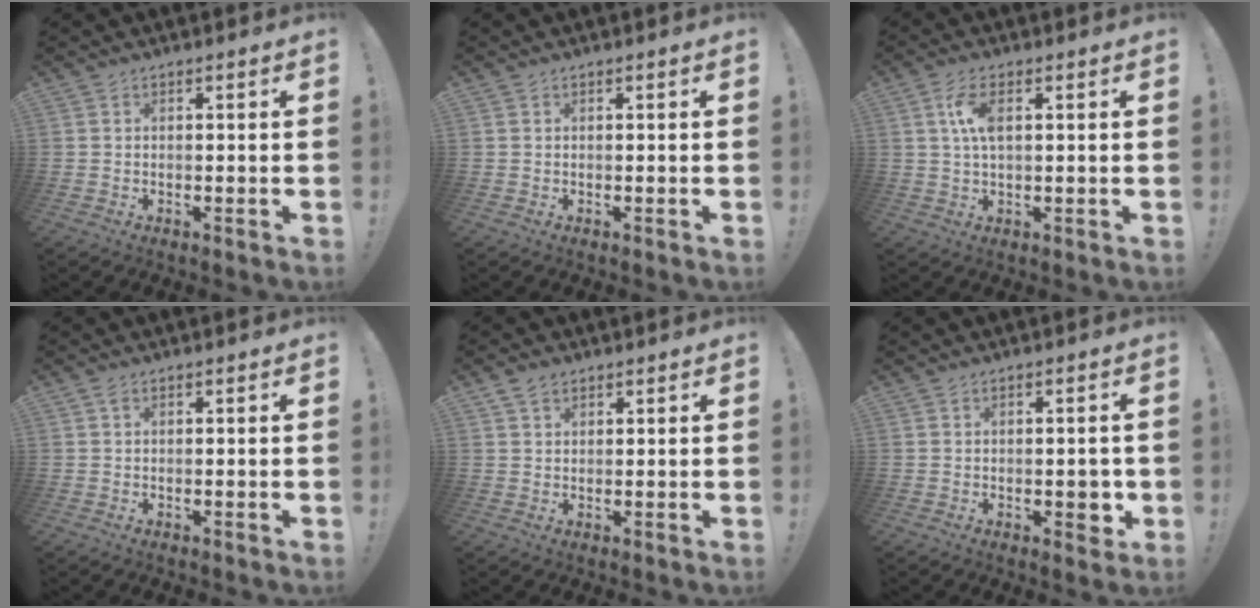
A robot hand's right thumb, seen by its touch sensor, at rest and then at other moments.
{"total": 0.0}
{"total": 6.6, "force": [1.5, 2.9, 5.7], "torque": [-0.104, 0.000, 0.022]}
{"total": 0.7, "force": [0.2, 0.2, 0.6], "torque": [-0.017, 0.002, 0.004]}
{"total": 3.0, "force": [2.1, 1.8, 1.1], "torque": [-0.018, -0.005, 0.040]}
{"total": 3.7, "force": [-0.7, 2.2, 2.9], "torque": [-0.026, 0.003, -0.011]}